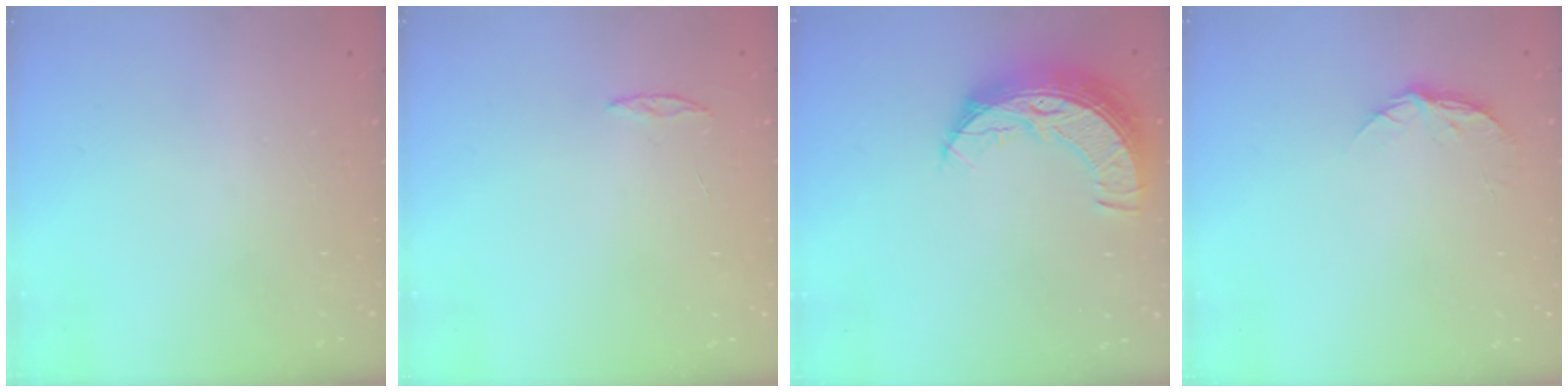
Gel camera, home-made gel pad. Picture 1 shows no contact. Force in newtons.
{"total": 2.0, "press": 2.0, "slide": 0.2}
{"total": 11.5, "press": 11.5, "slide": 0.9}
{"total": 6.7, "press": 6.7, "slide": 0.8}